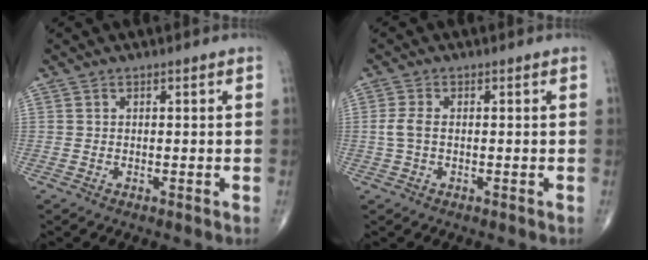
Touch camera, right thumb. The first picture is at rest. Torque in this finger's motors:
{"motor_torque": [-0.06, 0.36, 0.46, -0.06, 0.02]}